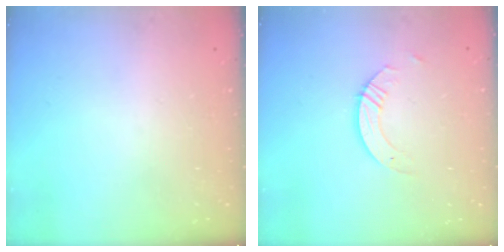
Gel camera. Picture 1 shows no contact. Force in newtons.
{"total": 3.4, "press": 3.3, "slide": 0.3}